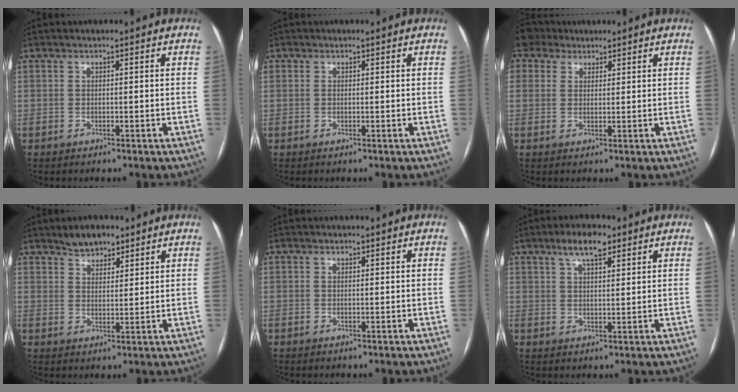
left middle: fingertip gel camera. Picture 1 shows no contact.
{"total": 0.0}
{"total": 4.9, "force": [3.7, 3.2, 0.5], "torque": [-0.017, 0.028, 0.073]}
{"total": 4.3, "force": [3.4, 2.0, 1.6], "torque": [-0.027, 0.006, 0.062]}
{"total": 0.0}
{"total": 5.5, "force": [3.5, 1.7, 3.8], "torque": [-0.071, 0.013, 0.060]}